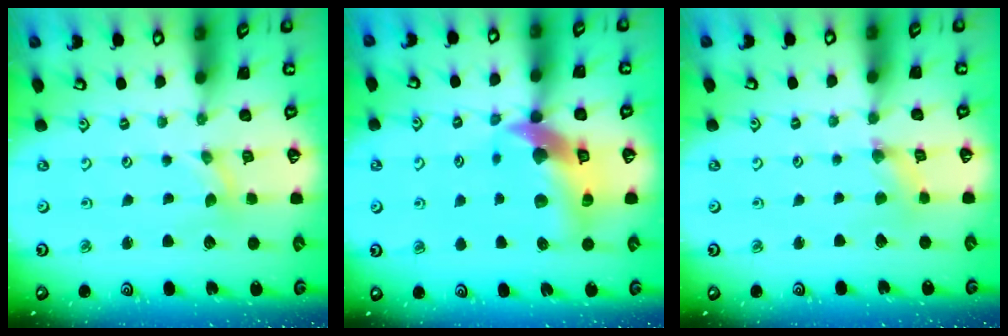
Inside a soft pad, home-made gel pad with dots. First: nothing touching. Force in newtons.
{"total": 13.7, "press": 13.6, "slide": 2.1}
{"total": 1.0, "press": 1.0, "slide": 0.3}